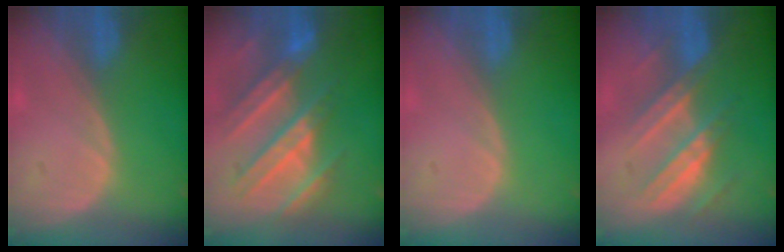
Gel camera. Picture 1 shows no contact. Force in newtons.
{"total": 10.4, "press": 9.6, "slide": 4.0}
{"total": 0.0}
{"total": 7.2, "press": 7.2, "slide": 0.9}